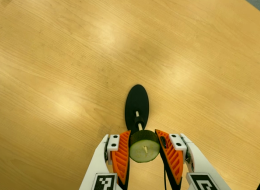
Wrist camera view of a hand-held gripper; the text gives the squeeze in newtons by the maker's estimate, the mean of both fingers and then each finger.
{"total": 11.8, "left": 12.9, "right": 10.8}